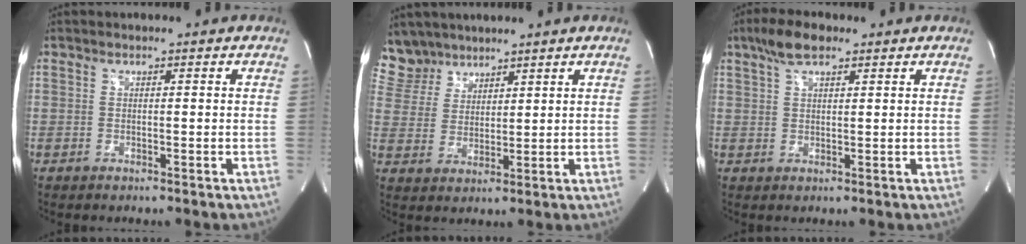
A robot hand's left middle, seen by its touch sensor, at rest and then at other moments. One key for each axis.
{"total": 6.9, "fx": 6.1, "fy": 3.2, "fz": -0.2, "tx": 0.000, "ty": 0.010, "tz": 0.133}
{"total": 5.1, "fx": 3.5, "fy": 1.7, "fz": 3.4, "tx": -0.074, "ty": 0.016, "tz": 0.066}